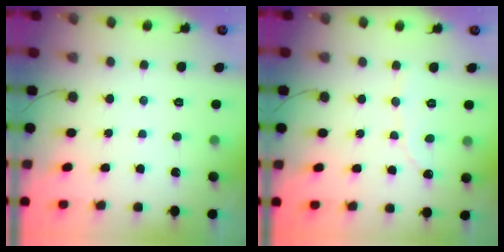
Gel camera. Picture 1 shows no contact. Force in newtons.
{"total": 1.7, "press": 1.6, "slide": 0.1}